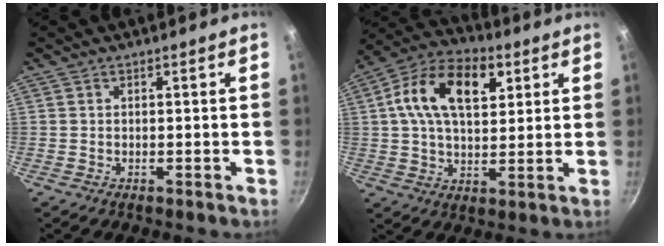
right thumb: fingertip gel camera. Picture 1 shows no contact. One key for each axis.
{"total": 16.4, "fx": 5.2, "fy": 9.8, "fz": 12.1, "tx": -0.185, "ty": 0.006, "tz": 0.072}